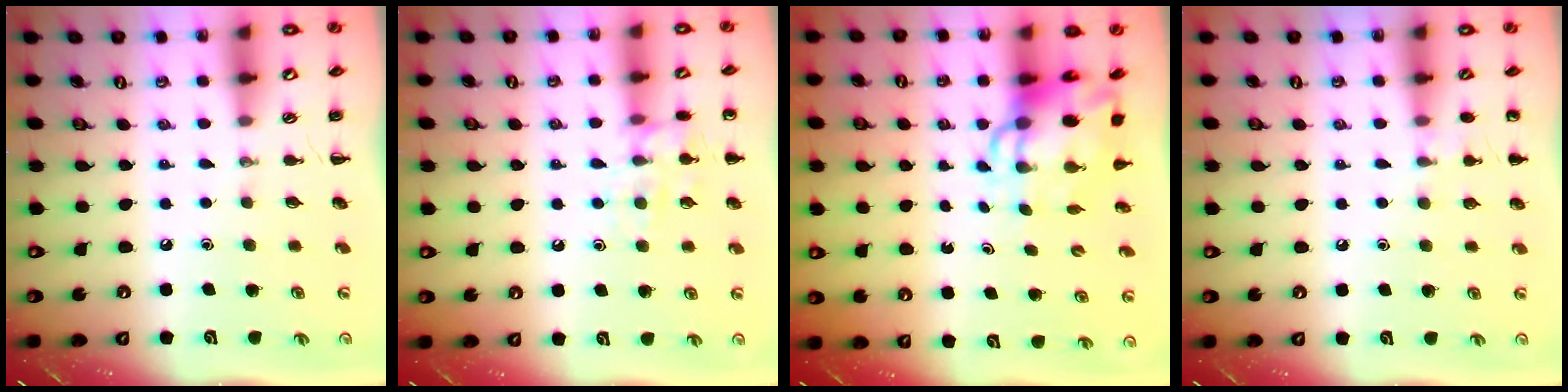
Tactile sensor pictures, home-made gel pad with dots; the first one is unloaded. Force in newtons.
{"total": 10.8, "press": 10.8, "slide": 0.6}
{"total": 7.6, "press": 7.2, "slide": 2.2}
{"total": 6.8, "press": 6.6, "slide": 1.8}